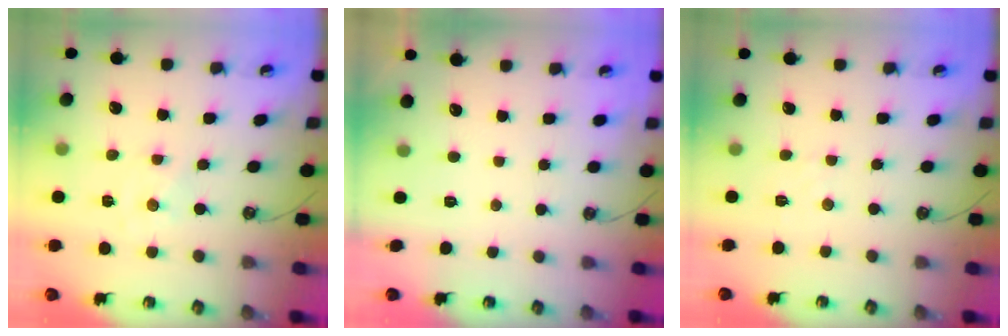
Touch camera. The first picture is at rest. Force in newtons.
{"total": 0.0}
{"total": 2.4, "press": 2.4, "slide": 0.4}